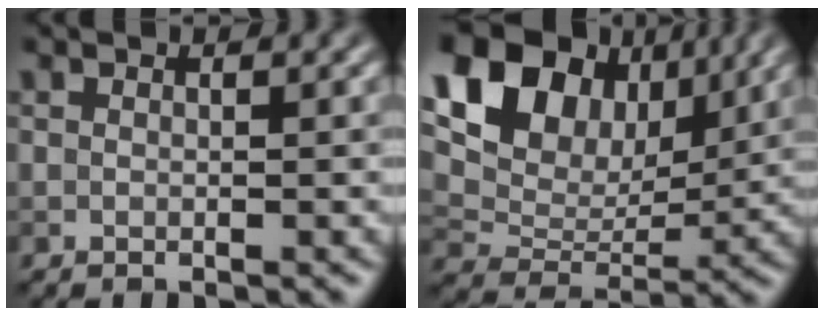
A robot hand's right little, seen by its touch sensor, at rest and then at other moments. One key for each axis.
{"total": 14.3, "fx": 6.6, "fy": 9.6, "fz": 8.3, "tx": -0.171, "ty": 0.045, "tz": 0.111}